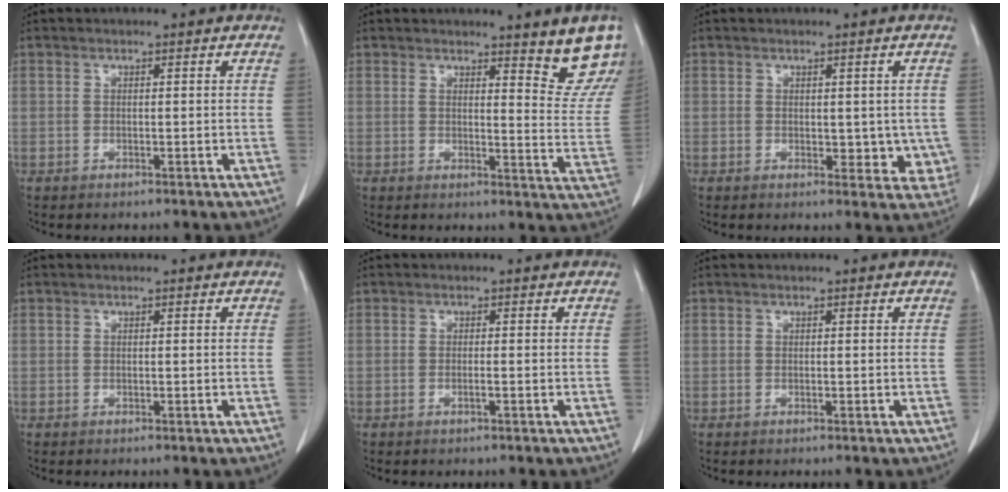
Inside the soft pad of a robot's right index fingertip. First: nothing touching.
{"total": 8.1, "force": [6.3, 1.1, 5.0], "torque": [-0.042, -0.035, 0.058]}
{"total": 4.5, "force": [0.0, 2.9, 3.4], "torque": [-0.015, -0.003, 0.007]}
{"total": 0.0}
{"total": 0.7, "force": [-0.2, -0.1, 0.7], "torque": [-0.012, 0.002, -0.002]}
{"total": 0.0}